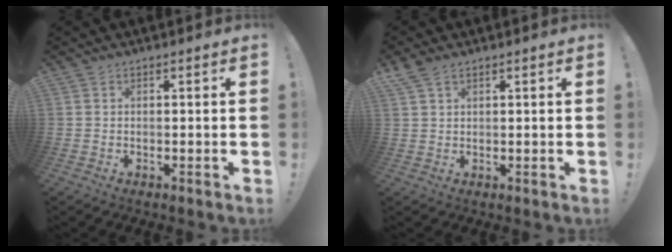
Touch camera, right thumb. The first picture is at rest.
{"total": 3.4, "force": [2.4, 1.6, 1.8], "torque": [-0.031, -0.011, 0.046]}